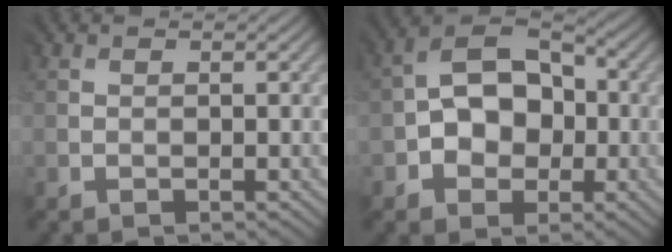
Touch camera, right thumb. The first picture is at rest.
{"total": 7.3, "force": [-0.7, 5.7, 4.5], "torque": [-0.065, 0.020, -0.025]}